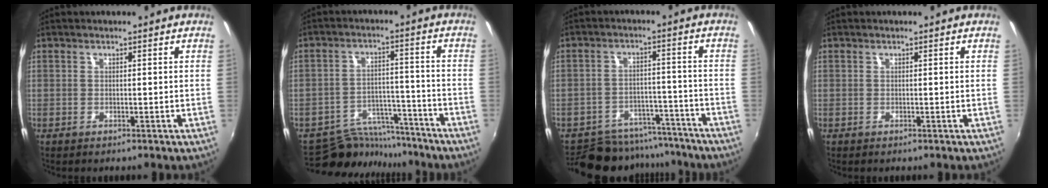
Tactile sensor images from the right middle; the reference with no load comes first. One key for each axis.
{"total": 10.7, "fx": -10.0, "fy": 3.7, "fz": 1.3, "tx": -0.037, "ty": 0.022, "tz": -0.151}
{"total": 14.8, "fx": -13.2, "fy": 5.9, "fz": 3.6, "tx": -0.085, "ty": 0.022, "tz": -0.174}
{"total": 0.0}